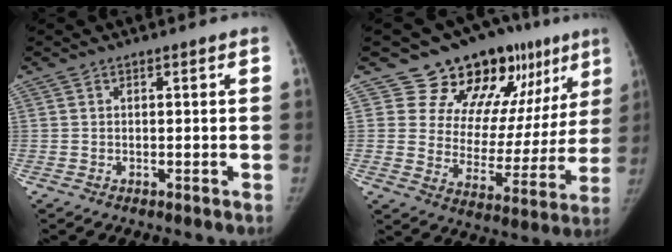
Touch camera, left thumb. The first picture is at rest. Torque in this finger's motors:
{"motor_torque": [1.01, 1.31, -0.31, -0.43, -0.03]}